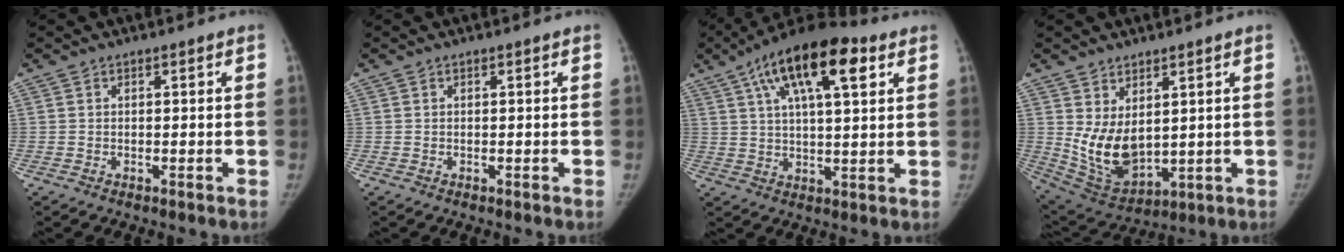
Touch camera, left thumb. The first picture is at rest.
{"total": 0.0}
{"total": 17.8, "force": [8.3, 6.5, 14.4], "torque": [-0.227, -0.003, 0.133]}
{"total": 10.8, "force": [2.1, 6.4, 8.5], "torque": [-0.135, -0.028, 0.066]}